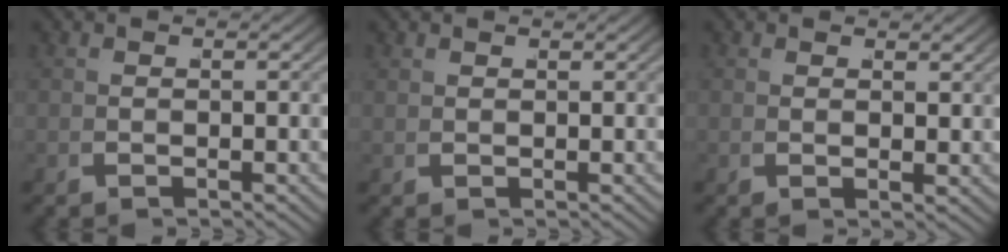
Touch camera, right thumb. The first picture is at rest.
{"total": 1.0, "force": [1.0, -0.3, 0.0], "torque": [0.005, 0.004, 0.024]}
{"total": 1.2, "force": [1.0, 0.3, 0.6], "torque": [-0.004, -0.001, 0.016]}